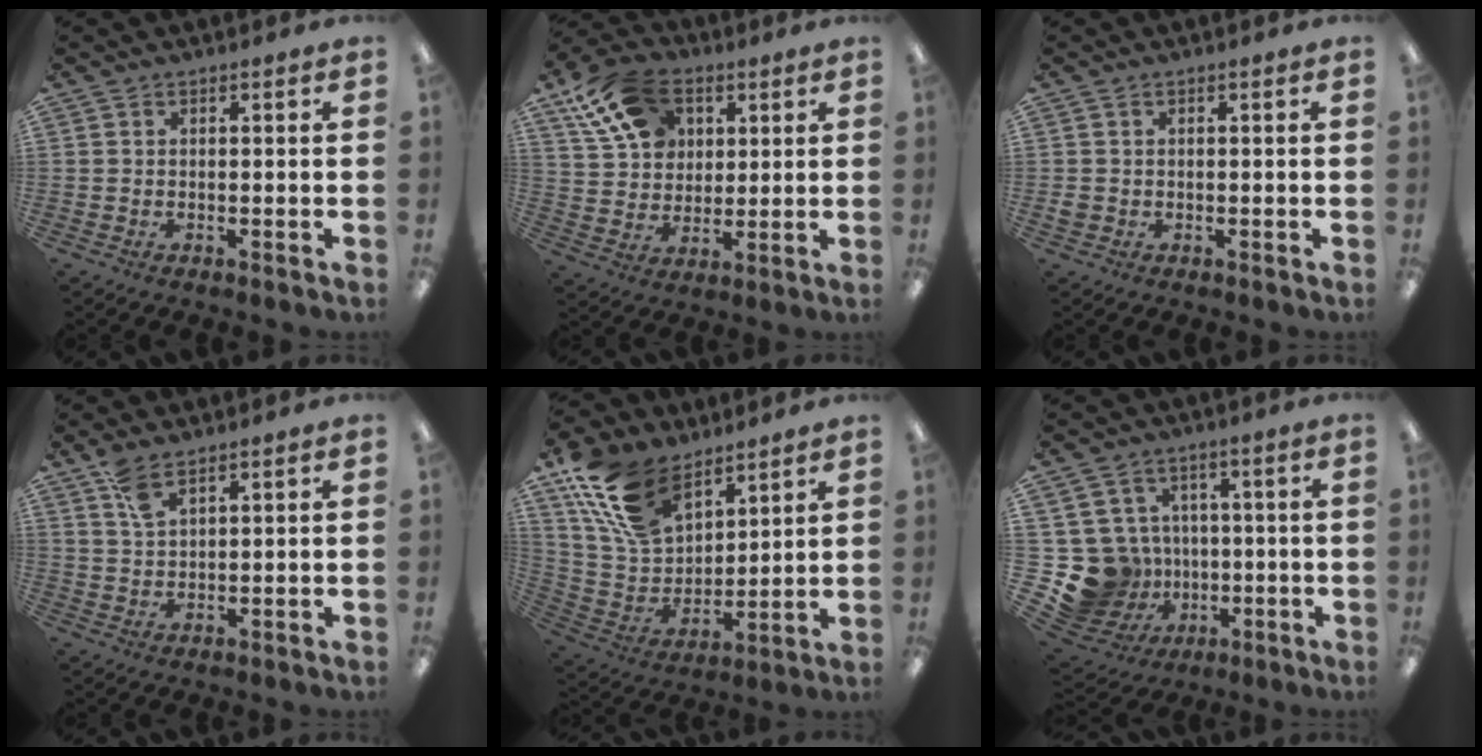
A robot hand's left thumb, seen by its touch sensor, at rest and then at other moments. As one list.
[{"total": 17.6, "force": [9.2, 12.3, 8.6], "torque": [-0.157, -0.025, 0.178]}, {"total": 1.7, "force": [0.2, 1.5, 0.8], "torque": [-0.016, 0.004, 0.003]}, {"total": 4.9, "force": [3.6, 1.7, 2.9], "torque": [-0.059, -0.011, 0.065]}, {"total": 18.9, "force": [12.4, 10.6, 9.6], "torque": [-0.216, -0.049, 0.235]}, {"total": 16.7, "force": [-2.3, 15.3, 6.2], "torque": [-0.150, 0.007, -0.006]}]